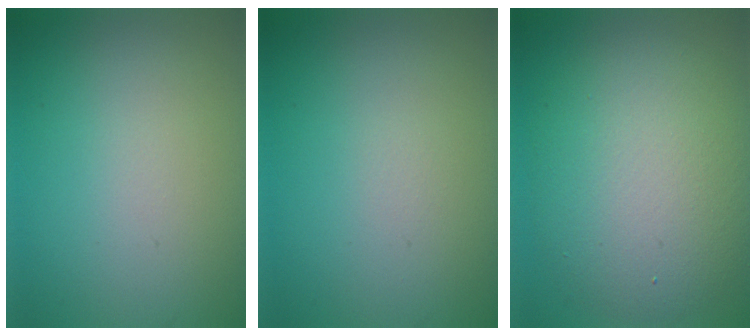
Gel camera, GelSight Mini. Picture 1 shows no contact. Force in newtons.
{"total": 0.0}
{"total": 8.6, "press": 8.6, "slide": 0.3}